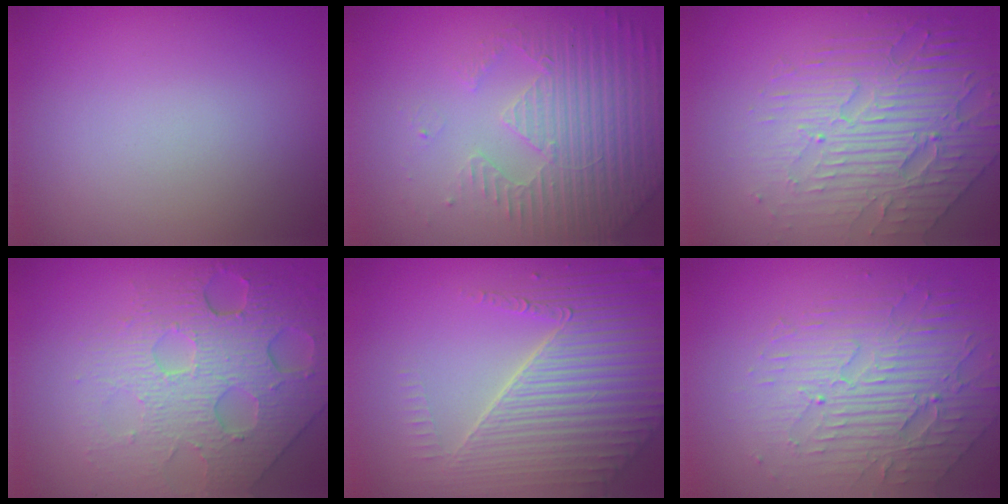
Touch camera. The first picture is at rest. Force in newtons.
{"total": 5.0, "press": 3.7, "slide": 3.4}
{"total": 6.7, "press": 4.9, "slide": 4.5}
{"total": 8.1, "press": 5.4, "slide": 6.1}
{"total": 6.5, "press": 5.2, "slide": 3.9}
{"total": 4.6, "press": 3.9, "slide": 2.3}